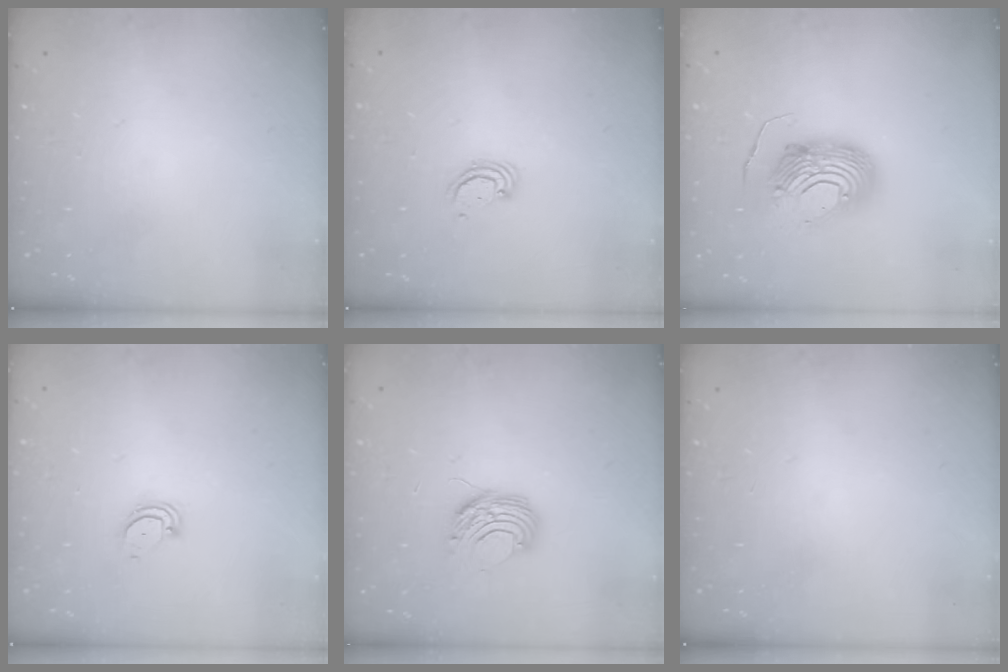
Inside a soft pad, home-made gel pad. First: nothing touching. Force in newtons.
{"total": 2.6, "press": 2.6, "slide": 0.2}
{"total": 12.2, "press": 12.2, "slide": 1.2}
{"total": 2.9, "press": 2.9, "slide": 0.2}
{"total": 9.2, "press": 9.1, "slide": 0.8}
{"total": 0.0}